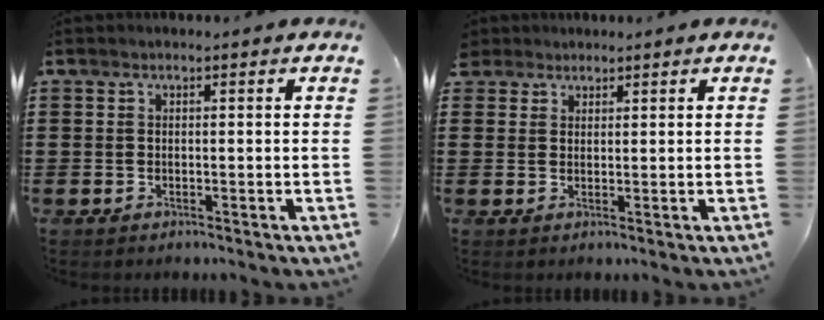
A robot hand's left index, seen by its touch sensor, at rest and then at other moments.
{"total": 2.0, "force": [1.7, 1.2, 0.0], "torque": [-0.006, 0.007, 0.033]}